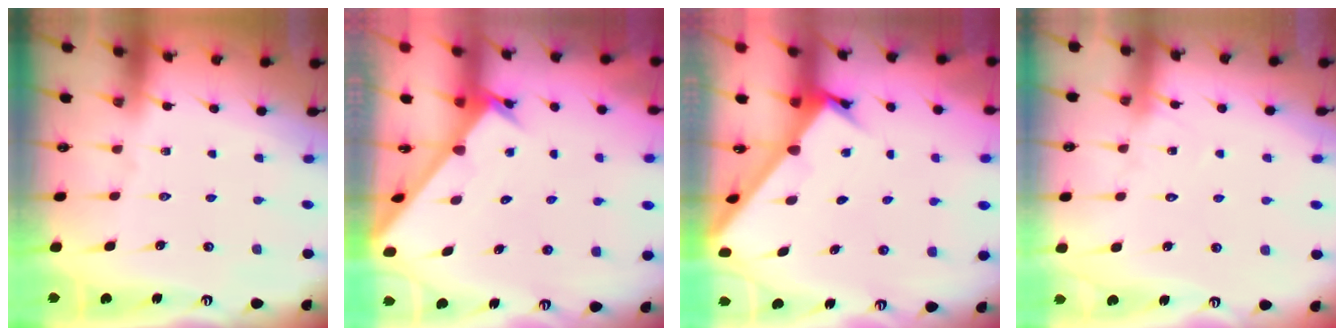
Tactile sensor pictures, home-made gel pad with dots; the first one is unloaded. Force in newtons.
{"total": 2.5, "press": 2.5, "slide": 0.2}
{"total": 2.6, "press": 2.6, "slide": 0.3}
{"total": 6.8, "press": 6.8, "slide": 0.6}